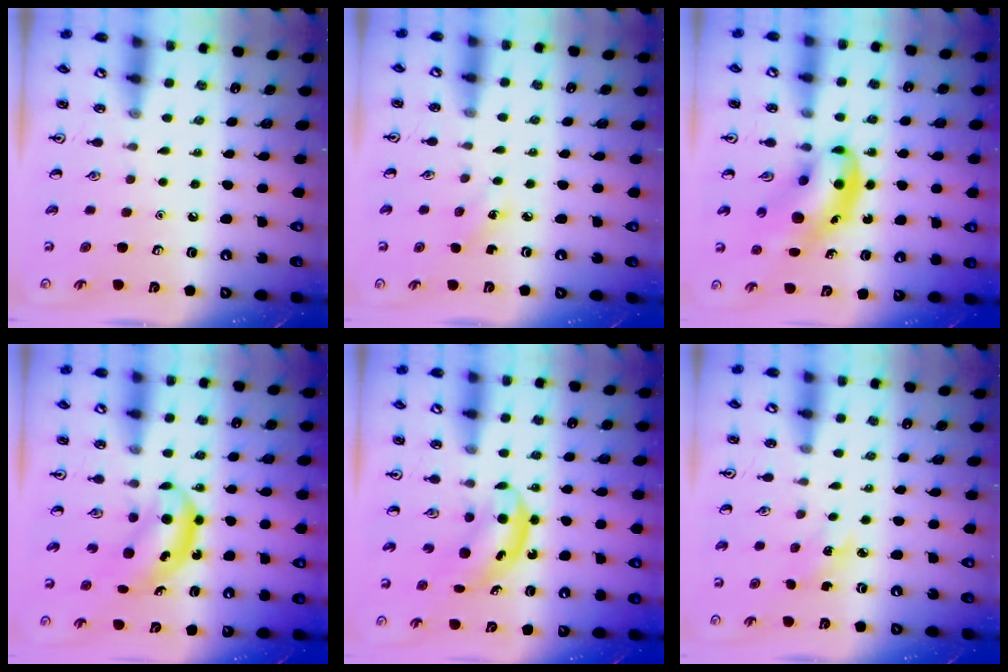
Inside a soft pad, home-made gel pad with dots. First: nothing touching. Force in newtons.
{"total": 2.3, "press": 2.2, "slide": 0.8}
{"total": 11.7, "press": 11.2, "slide": 3.2}
{"total": 5.6, "press": 5.5, "slide": 1.2}
{"total": 5.2, "press": 5.1, "slide": 0.7}
{"total": 2.4, "press": 2.2, "slide": 0.8}